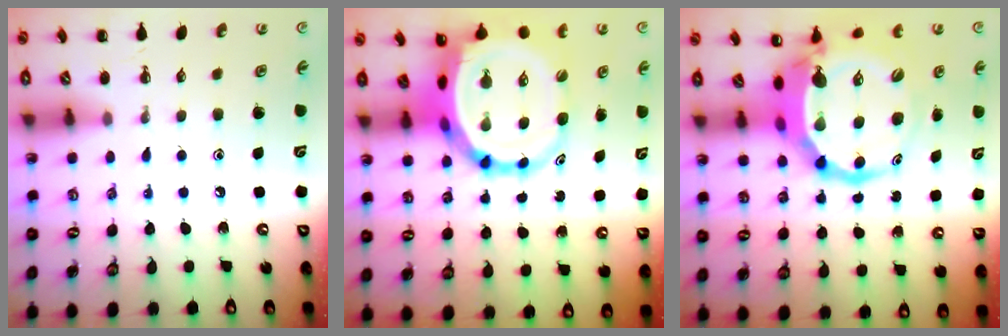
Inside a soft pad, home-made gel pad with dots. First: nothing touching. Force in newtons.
{"total": 10.4, "press": 9.9, "slide": 3.2}
{"total": 9.3, "press": 9.0, "slide": 2.4}